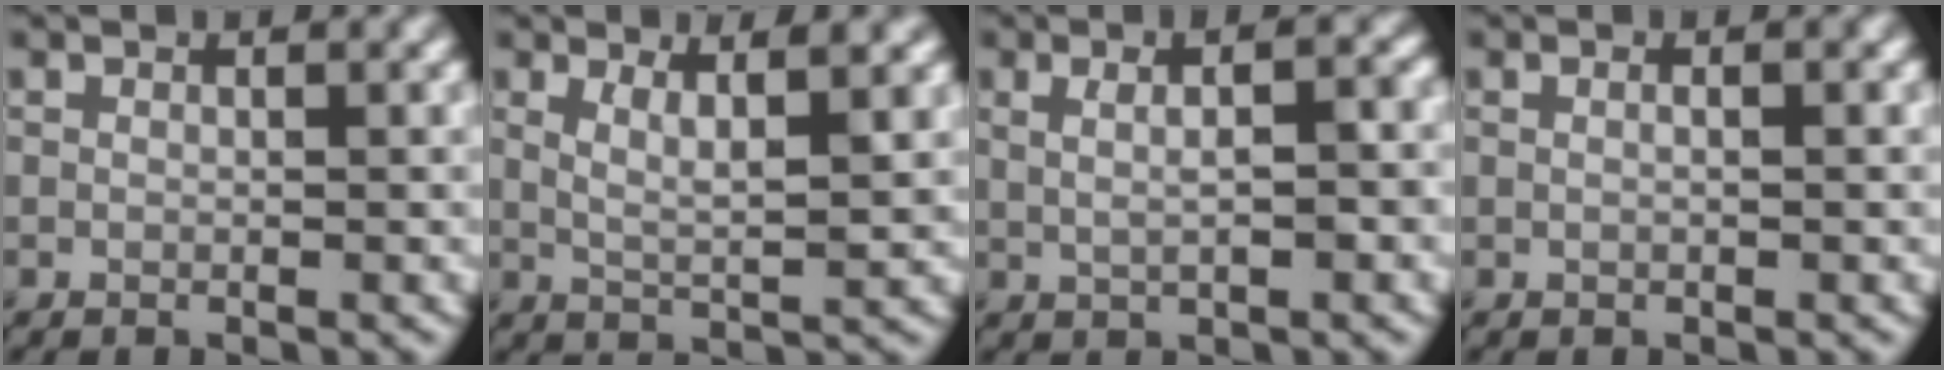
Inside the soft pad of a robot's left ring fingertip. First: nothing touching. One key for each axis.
{"total": 3.4, "fx": 1.7, "fy": 0.8, "fz": 2.8, "tx": -0.043, "ty": -0.004, "tz": 0.030}
{"total": 5.0, "fx": 1.4, "fy": 2.1, "fz": 4.4, "tx": -0.051, "ty": 0.018, "tz": 0.010}
{"total": 1.9, "fx": 0.7, "fy": 1.0, "fz": 1.4, "tx": -0.003, "ty": 0.008, "tz": -0.013}